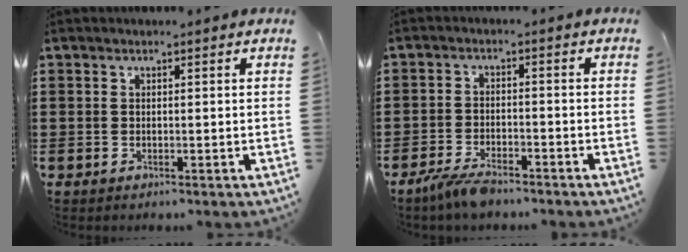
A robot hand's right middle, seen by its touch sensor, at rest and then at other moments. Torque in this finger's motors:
{"motor_torque": [2.14, 0.00, 0.07, 0.03]}